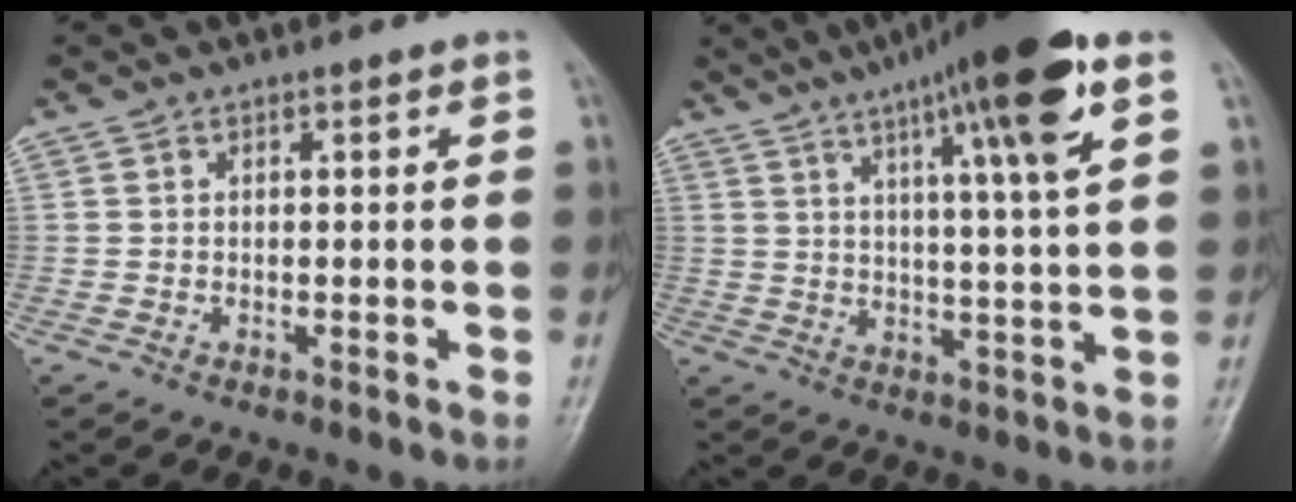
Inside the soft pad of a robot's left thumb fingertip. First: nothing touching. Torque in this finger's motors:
{"motor_torque": [0.82, 0.71, 1.66, -1.12, 0.37]}